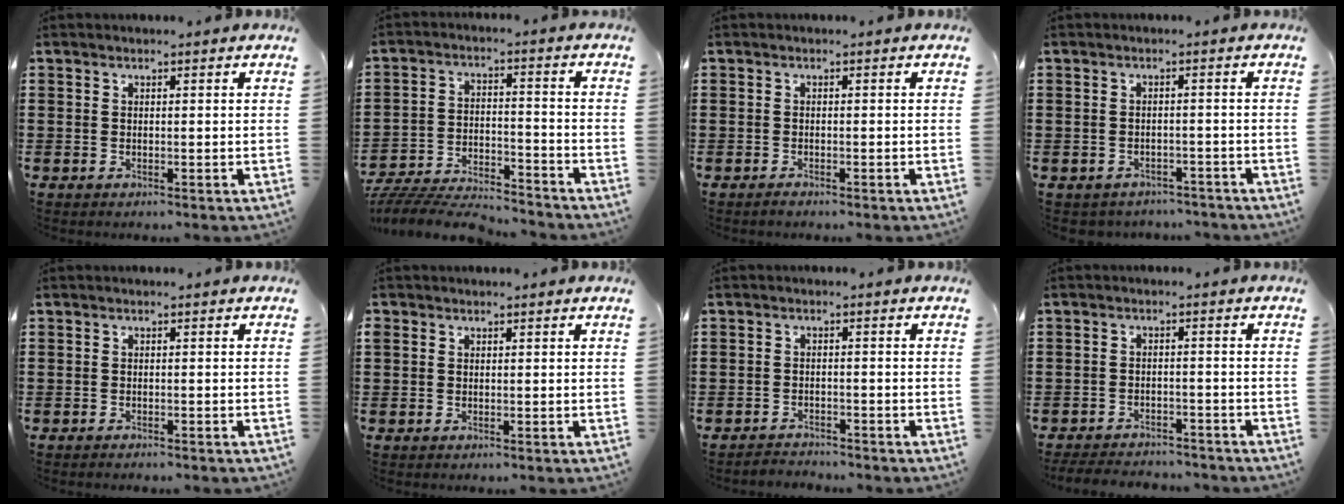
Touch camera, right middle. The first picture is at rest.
{"total": 6.9, "force": [-6.7, 0.8, 1.2], "torque": [-0.024, 0.012, -0.133]}
{"total": 0.6, "force": [-0.5, 0.1, 0.1], "torque": [-0.005, -0.003, -0.010]}
{"total": 2.0, "force": [-1.8, 0.6, -0.3], "torque": [-0.004, 0.002, -0.044]}
{"total": 0.7, "force": [-0.7, 0.1, 0.1], "torque": [-0.004, 0.000, -0.015]}
{"total": 0.6, "force": [0.3, 0.5, 0.0], "torque": [-0.001, 0.006, 0.004]}
{"total": 2.4, "force": [-2.3, 0.5, -0.3], "torque": [-0.002, 0.002, -0.053]}
{"total": 3.7, "force": [-3.6, 0.7, 0.1], "torque": [-0.012, 0.000, -0.080]}